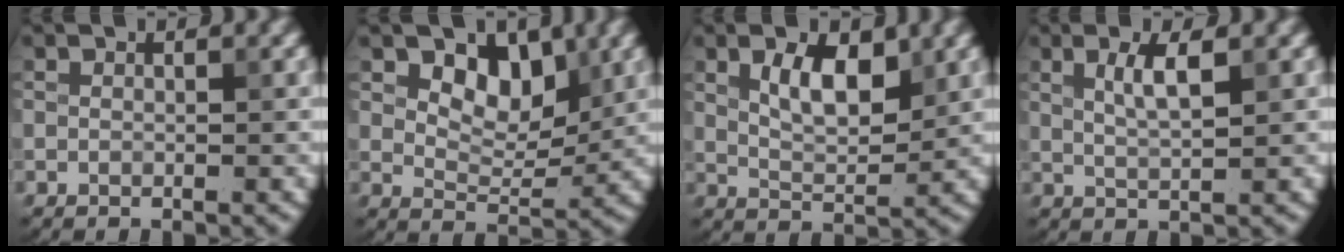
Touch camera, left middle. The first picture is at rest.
{"total": 4.4, "force": [2.2, 2.7, 2.8], "torque": [-0.043, -0.009, 0.029]}
{"total": 4.2, "force": [1.8, 1.8, 3.3], "torque": [-0.062, 0.000, 0.034]}
{"total": 2.8, "force": [1.1, 0.7, 2.5], "torque": [-0.044, 0.000, 0.019]}